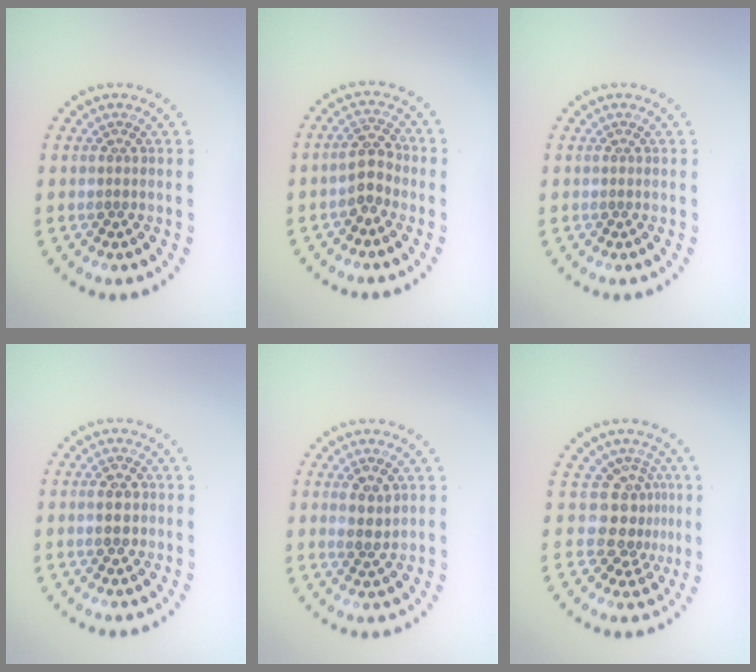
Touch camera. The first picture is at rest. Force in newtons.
{"total": 2.7, "press": 2.6, "slide": 0.7}
{"total": 0.0}
{"total": 2.9, "press": 2.9, "slide": 0.2}
{"total": 2.5, "press": 2.4, "slide": 0.5}
{"total": 3.7, "press": 2.7, "slide": 2.5}